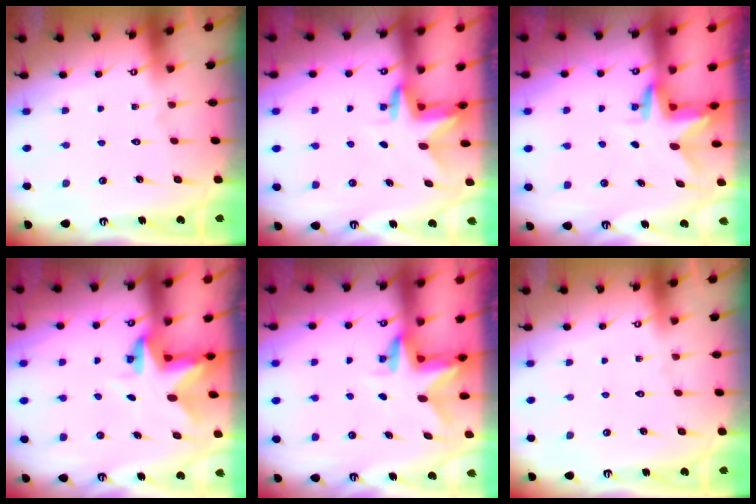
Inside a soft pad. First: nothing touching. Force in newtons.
{"total": 2.7, "press": 2.7, "slide": 0.2}
{"total": 3.0, "press": 3.0, "slide": 0.2}
{"total": 4.4, "press": 4.4, "slide": 0.5}
{"total": 3.2, "press": 3.2, "slide": 0.2}
{"total": 0.0}